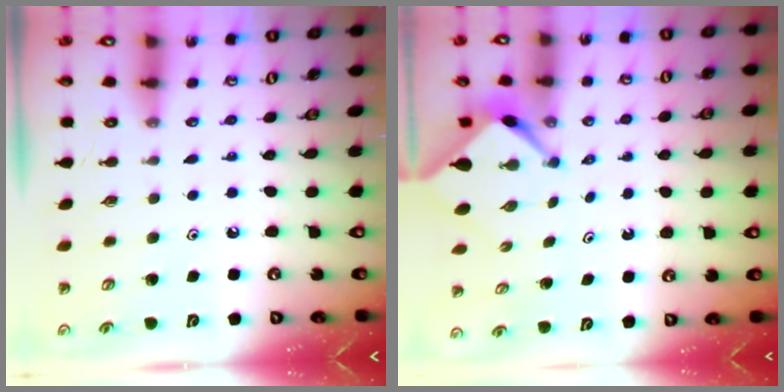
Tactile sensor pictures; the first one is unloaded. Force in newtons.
{"total": 2.4, "press": 2.4, "slide": 0.3}